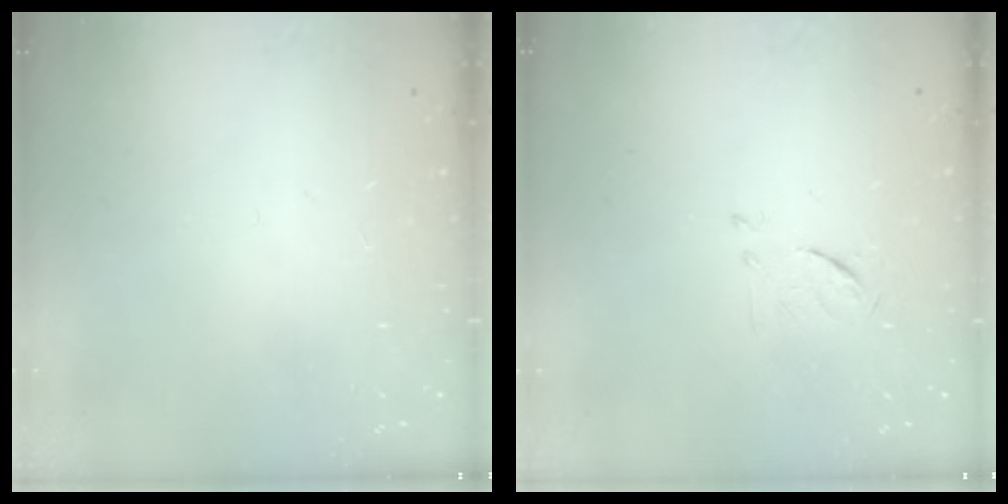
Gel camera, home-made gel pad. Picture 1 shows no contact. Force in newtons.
{"total": 6.3, "press": 6.2, "slide": 1.0}